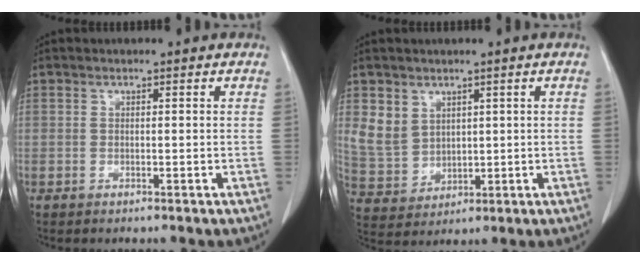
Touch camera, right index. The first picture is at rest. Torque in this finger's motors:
{"motor_torque": [0.39, 0.35, 0.21, 0.05]}